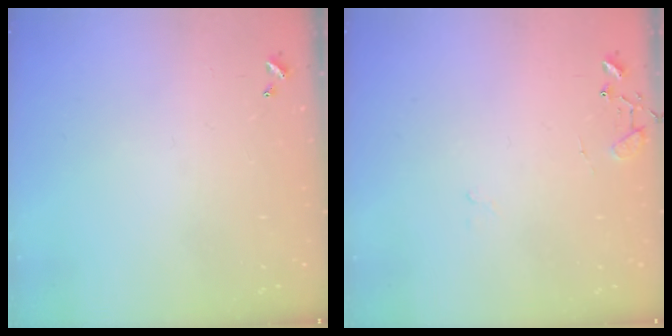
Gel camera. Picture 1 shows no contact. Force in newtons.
{"total": 9.3, "press": 9.3, "slide": 0.7}